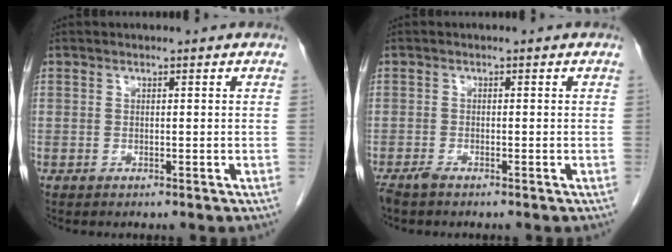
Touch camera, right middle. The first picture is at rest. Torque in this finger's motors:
{"motor_torque": [0.08, -0.06, -0.01, 0.00]}